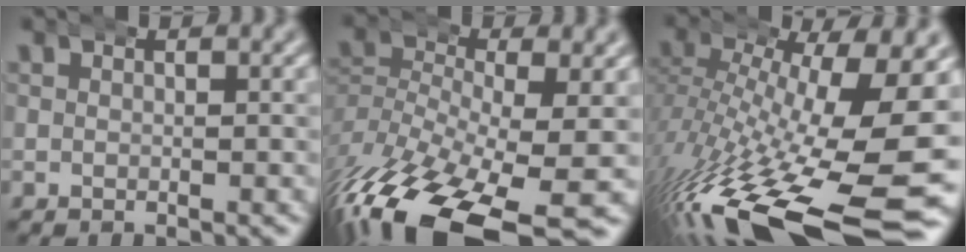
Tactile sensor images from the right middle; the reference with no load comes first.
{"total": 10.1, "force": [-6.5, 3.6, 6.9], "torque": [-0.159, -0.048, -0.079]}
{"total": 15.2, "force": [-7.4, 5.1, 12.3], "torque": [-0.213, -0.051, -0.080]}